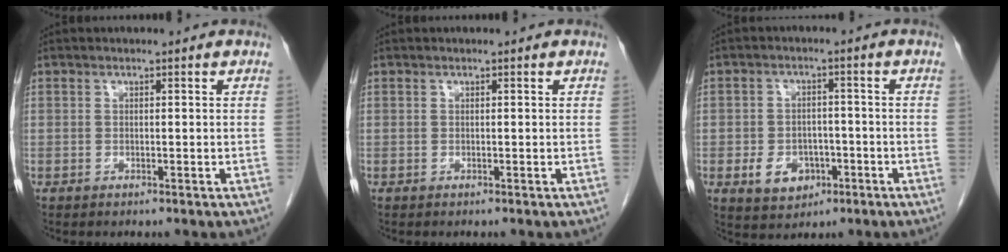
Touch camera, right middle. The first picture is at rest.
{"total": 0.0}
{"total": 6.1, "force": [-2.3, 4.5, 3.4], "torque": [-0.060, 0.006, -0.026]}